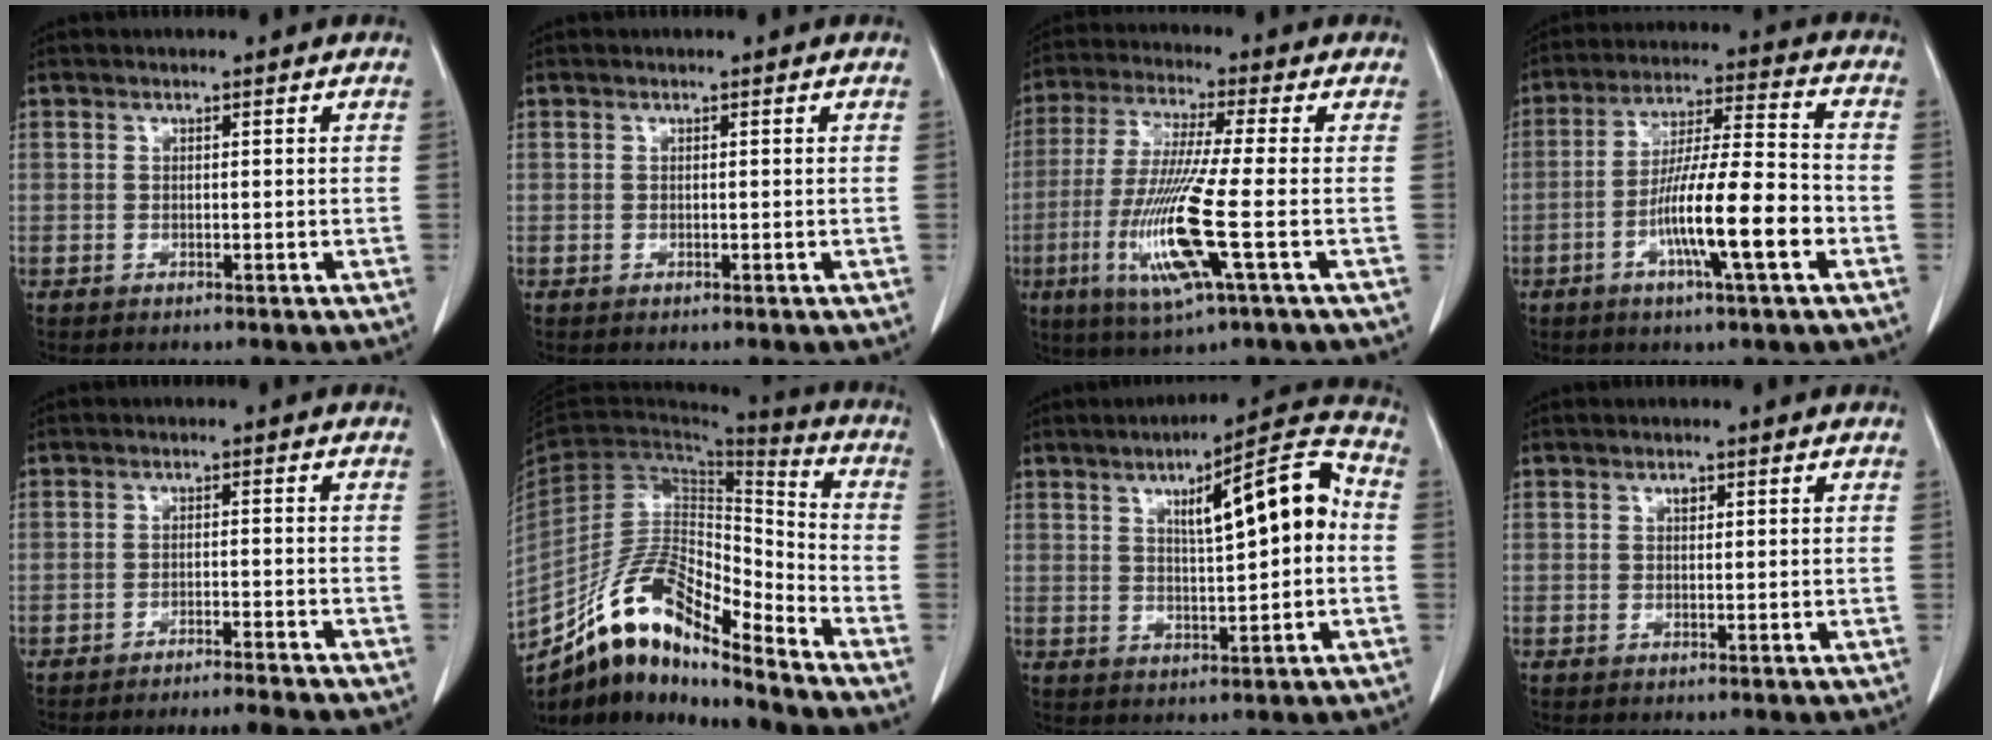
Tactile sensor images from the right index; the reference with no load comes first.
{"total": 0.0}
{"total": 13.4, "force": [-3.6, -0.2, 12.9], "torque": [-0.272, -0.022, -0.075]}
{"total": 13.2, "force": [-4.6, 0.8, 12.3], "torque": [-0.218, -0.002, -0.081]}
{"total": 8.2, "force": [-7.7, -1.4, 2.6], "torque": [-0.018, -0.016, -0.107]}
{"total": 15.6, "force": [-12.4, 3.9, 8.7], "torque": [-0.154, 0.036, -0.224]}
{"total": 11.6, "force": [1.8, 2.3, 11.2], "torque": [-0.156, 0.033, 0.024]}
{"total": 0.9, "force": [0.4, 0.6, 0.6], "torque": [-0.010, -0.001, 0.006]}